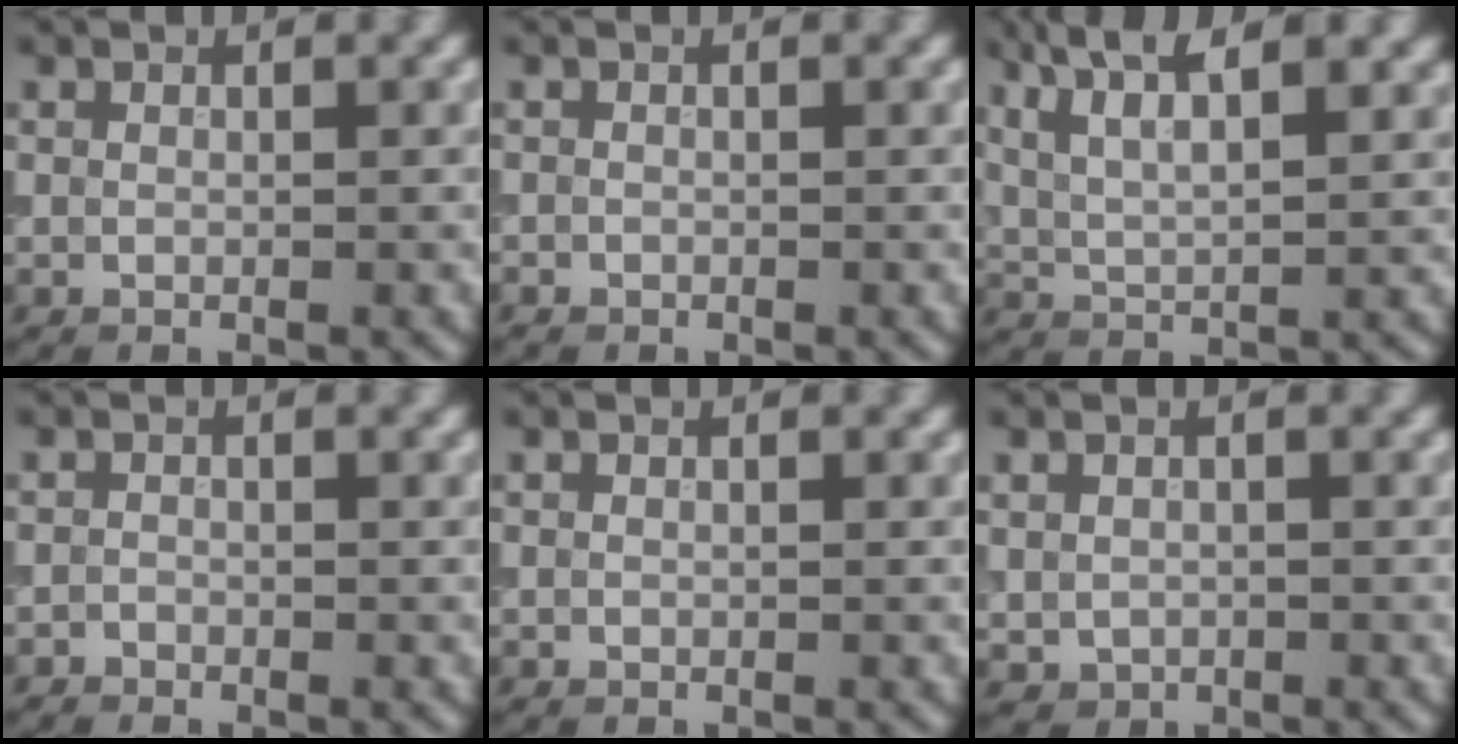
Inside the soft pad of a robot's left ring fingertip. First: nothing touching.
{"total": 0.6, "force": [-0.5, -0.2, -0.4], "torque": [0.005, 0.003, -0.007]}
{"total": 6.3, "force": [4.2, 1.9, 4.3], "torque": [-0.072, 0.033, 0.058]}
{"total": 0.8, "force": [-0.7, -0.2, -0.3], "torque": [0.000, 0.006, -0.012]}
{"total": 0.0}
{"total": 0.6, "force": [0.1, 0.6, -0.1], "torque": [-0.002, 0.003, 0.008]}